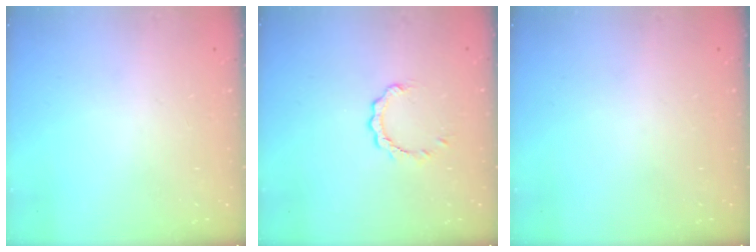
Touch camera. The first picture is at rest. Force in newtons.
{"total": 2.5, "press": 2.5, "slide": 0.3}
{"total": 0.0}